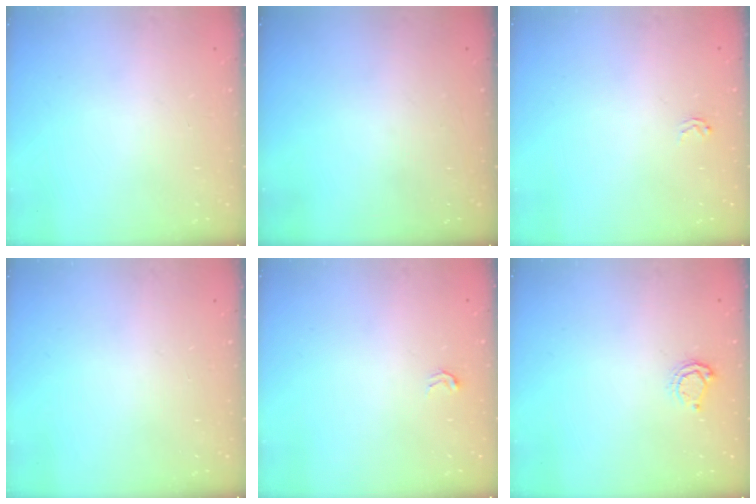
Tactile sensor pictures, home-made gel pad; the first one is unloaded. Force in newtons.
{"total": 0.0}
{"total": 2.3, "press": 2.2, "slide": 0.2}
{"total": 0.0}
{"total": 2.5, "press": 2.5, "slide": 0.5}
{"total": 4.8, "press": 4.8, "slide": 0.5}